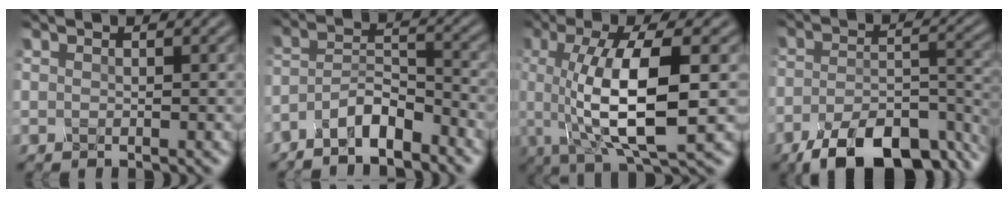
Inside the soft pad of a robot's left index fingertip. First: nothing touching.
{"total": 4.3, "force": [-3.6, 1.0, 2.1], "torque": [-0.038, 0.005, -0.076]}
{"total": 9.8, "force": [-0.7, 2.9, 9.3], "torque": [-0.158, -0.004, -0.013]}
{"total": 11.4, "force": [-8.1, 4.3, 6.8], "torque": [-0.109, -0.015, -0.135]}